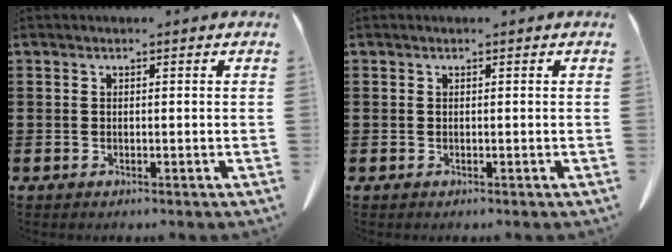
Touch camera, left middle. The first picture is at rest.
{"total": 0.0}